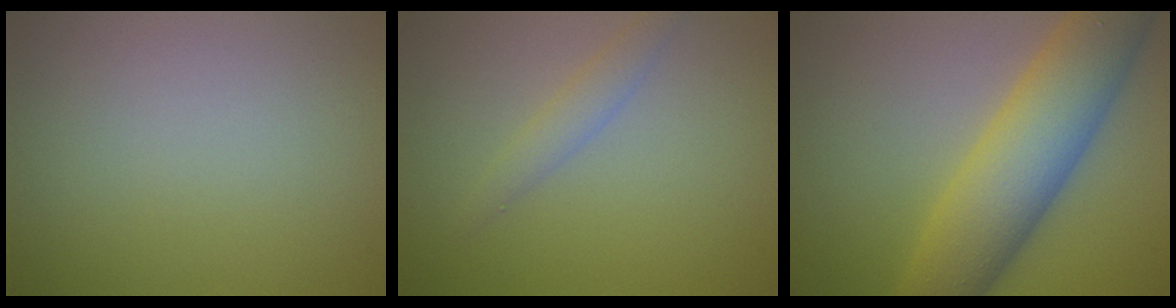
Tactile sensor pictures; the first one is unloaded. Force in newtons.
{"total": 1.6, "press": 1.6, "slide": 0.2}
{"total": 9.1, "press": 9.1, "slide": 0.2}